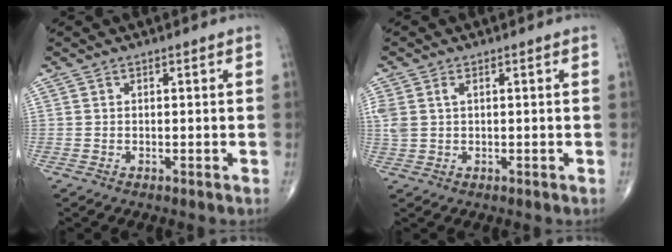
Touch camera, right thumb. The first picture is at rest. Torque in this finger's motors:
{"motor_torque": [0.42, -0.35, 0.62, 0.43, 0.01]}